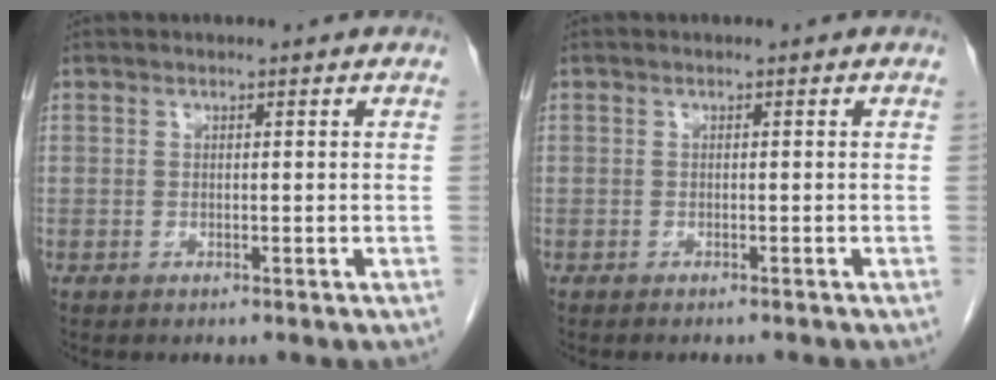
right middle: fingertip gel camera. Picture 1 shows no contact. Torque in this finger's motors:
{"motor_torque": [0.11, 0.04, 0.00, 0.00]}